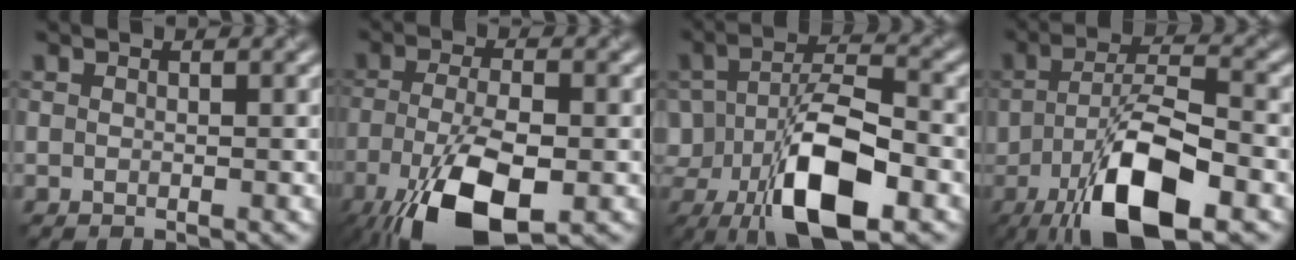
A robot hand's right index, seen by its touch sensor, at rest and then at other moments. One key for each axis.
{"total": 10.5, "fx": -5.1, "fy": 3.9, "fz": 8.4, "tx": -0.176, "ty": -0.017, "tz": -0.094}
{"total": 11.2, "fx": -4.4, "fy": 5.2, "fz": 8.9, "tx": -0.167, "ty": -0.005, "tz": -0.076}
{"total": 10.9, "fx": -4.6, "fy": 3.9, "fz": 9.1, "tx": -0.175, "ty": -0.002, "tz": -0.084}